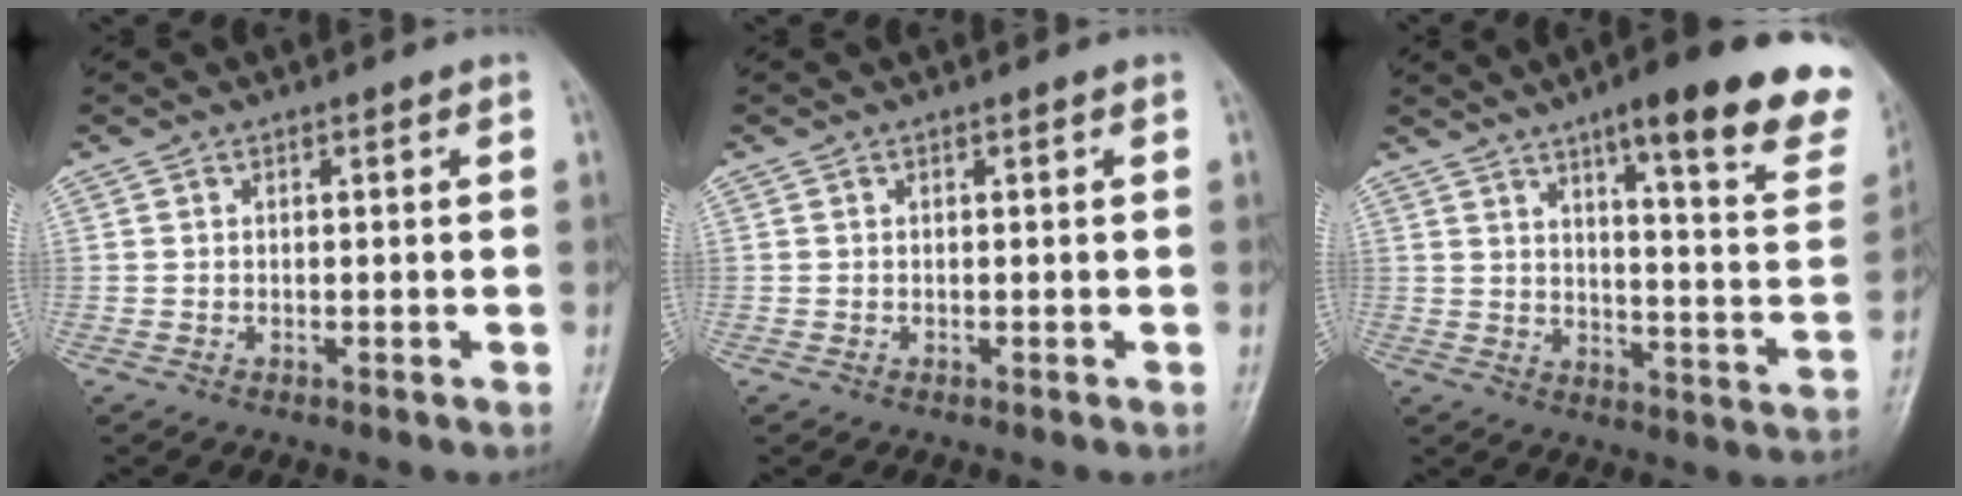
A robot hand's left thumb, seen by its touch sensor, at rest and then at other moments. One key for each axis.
{"total": 0.0}
{"total": 23.0, "fx": 14.9, "fy": 4.8, "fz": 16.8, "tx": -0.190, "ty": -0.056, "tz": 0.189}